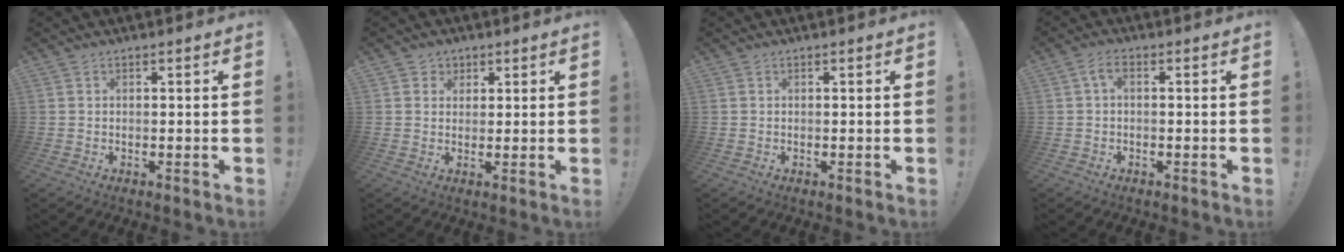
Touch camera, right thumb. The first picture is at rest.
{"total": 3.5, "force": [1.6, 3.1, 0.5], "torque": [-0.001, -0.006, 0.027]}
{"total": 0.0}
{"total": 2.7, "force": [0.1, 1.0, 2.5], "torque": [-0.046, 0.006, 0.002]}